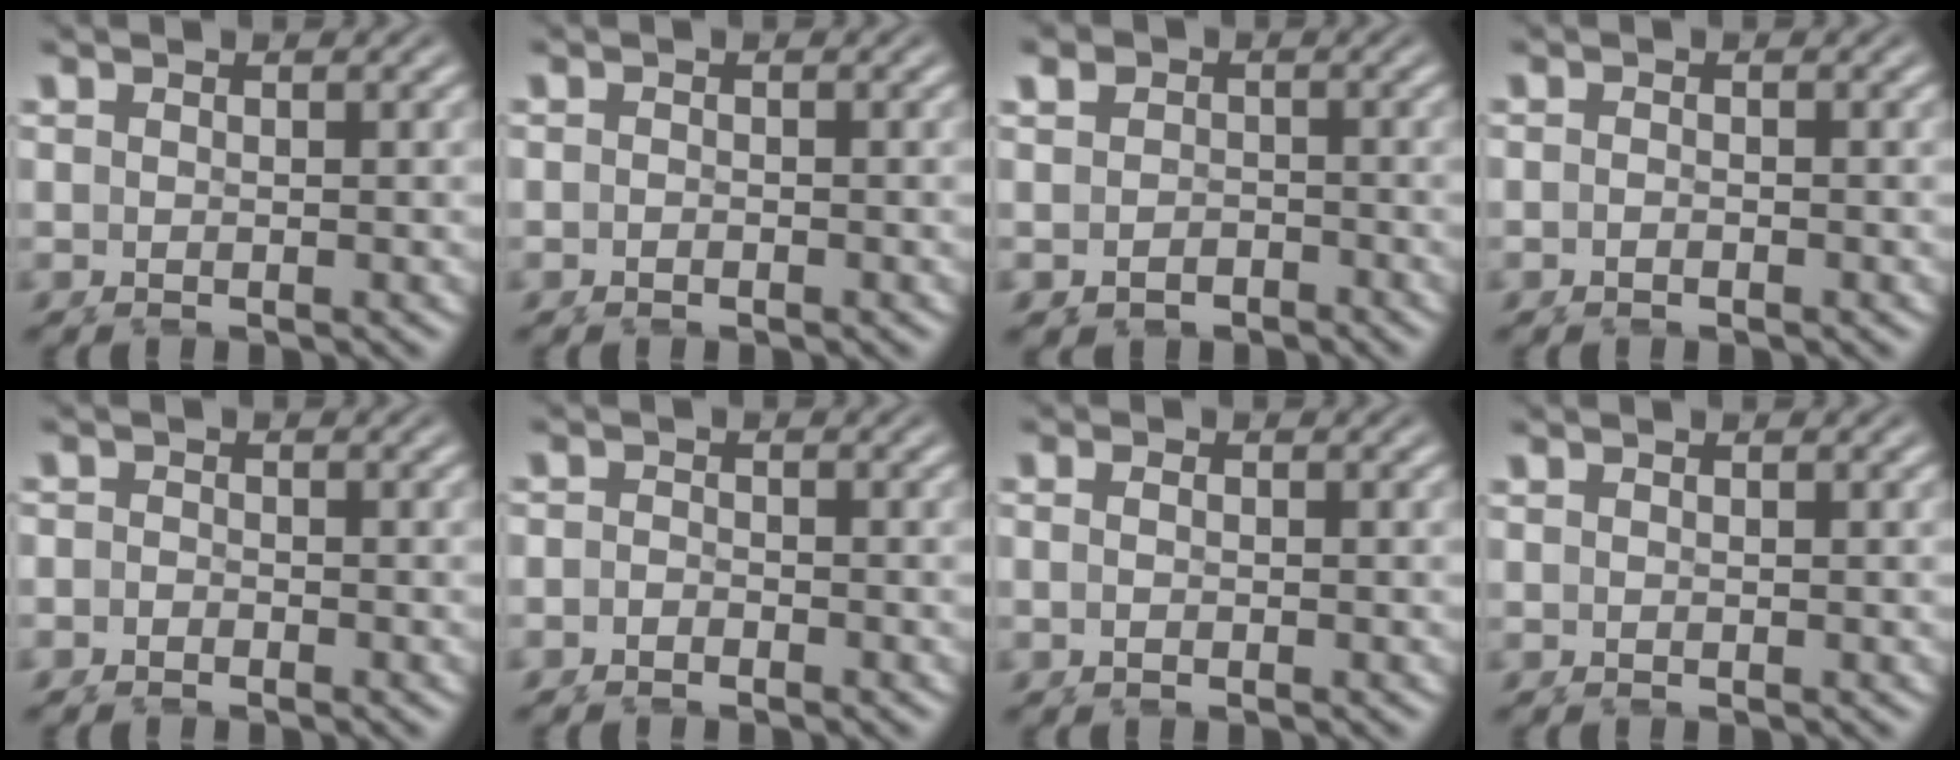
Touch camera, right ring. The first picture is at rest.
{"total": 0.9, "force": [-0.7, 0.6, 0.1], "torque": [-0.008, -0.003, -0.017]}
{"total": 4.6, "force": [-1.8, 4.1, 1.3], "torque": [-0.034, -0.020, -0.033]}
{"total": 0.9, "force": [-0.9, 0.2, 0.1], "torque": [-0.008, -0.004, -0.020]}
{"total": 2.2, "force": [-1.7, 1.4, -0.3], "torque": [-0.008, -0.013, -0.036]}
{"total": 2.3, "force": [-1.9, 1.1, -0.3], "torque": [-0.005, -0.015, -0.038]}
{"total": 1.1, "force": [-1.0, 0.3, 0.5], "torque": [-0.009, -0.008, -0.019]}
{"total": 0.0}